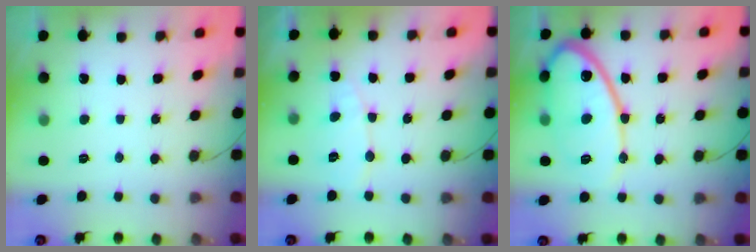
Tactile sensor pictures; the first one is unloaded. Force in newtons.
{"total": 5.6, "press": 5.5, "slide": 0.5}
{"total": 15.2, "press": 15.2, "slide": 1.0}